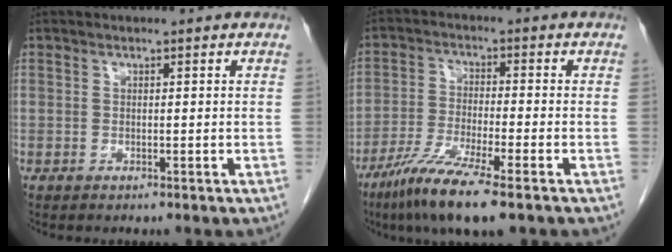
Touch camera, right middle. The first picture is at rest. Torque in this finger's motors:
{"motor_torque": [1.29, -0.85, 0.45, 0.15]}